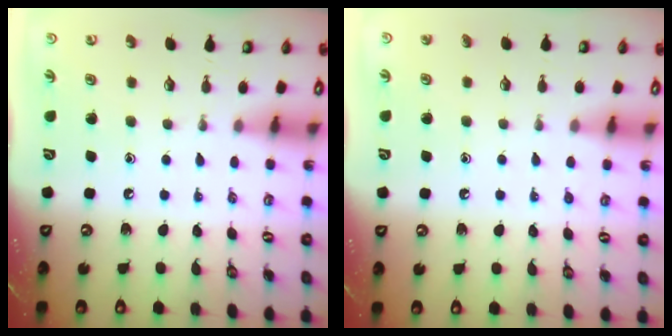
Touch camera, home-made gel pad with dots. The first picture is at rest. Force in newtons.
{"total": 3.7, "press": 3.6, "slide": 0.4}